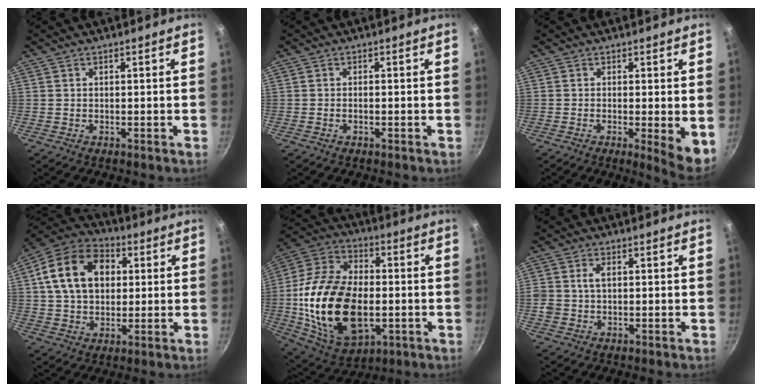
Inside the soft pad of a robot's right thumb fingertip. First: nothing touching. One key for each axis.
{"total": 0.7, "fx": -0.4, "fy": 0.3, "fz": 0.6, "tx": -0.017, "ty": 0.006, "tz": -0.010}
{"total": 5.6, "fx": -0.7, "fy": 1.0, "fz": 5.5, "tx": -0.072, "ty": -0.014, "tz": -0.008}
{"total": 17.3, "fx": 3.8, "fy": 12.5, "fz": 11.3, "tx": -0.171, "ty": 0.020, "tz": 0.052}
{"total": 26.1, "fx": -3.1, "fy": 15.8, "fz": 20.5, "tx": -0.382, "ty": 0.019, "tz": -0.048}
{"total": 2.8, "fx": 0.3, "fy": 1.9, "fz": 2.0, "tx": -0.031, "ty": 0.006, "tz": 0.006}